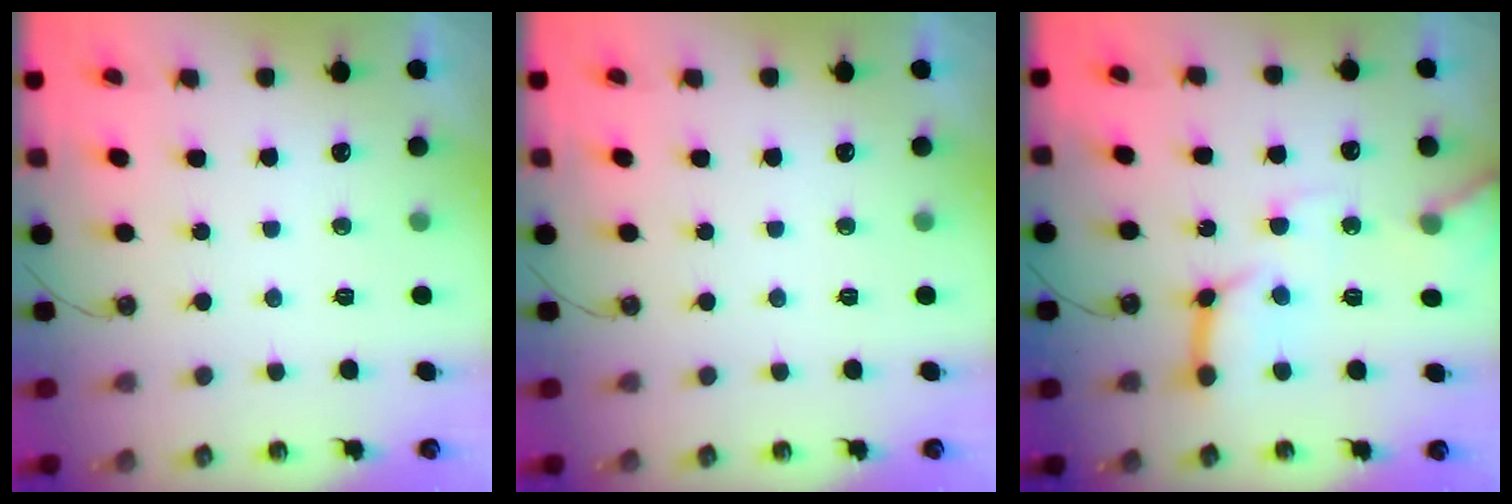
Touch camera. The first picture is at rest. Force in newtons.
{"total": 0.0}
{"total": 12.3, "press": 12.3, "slide": 1.0}